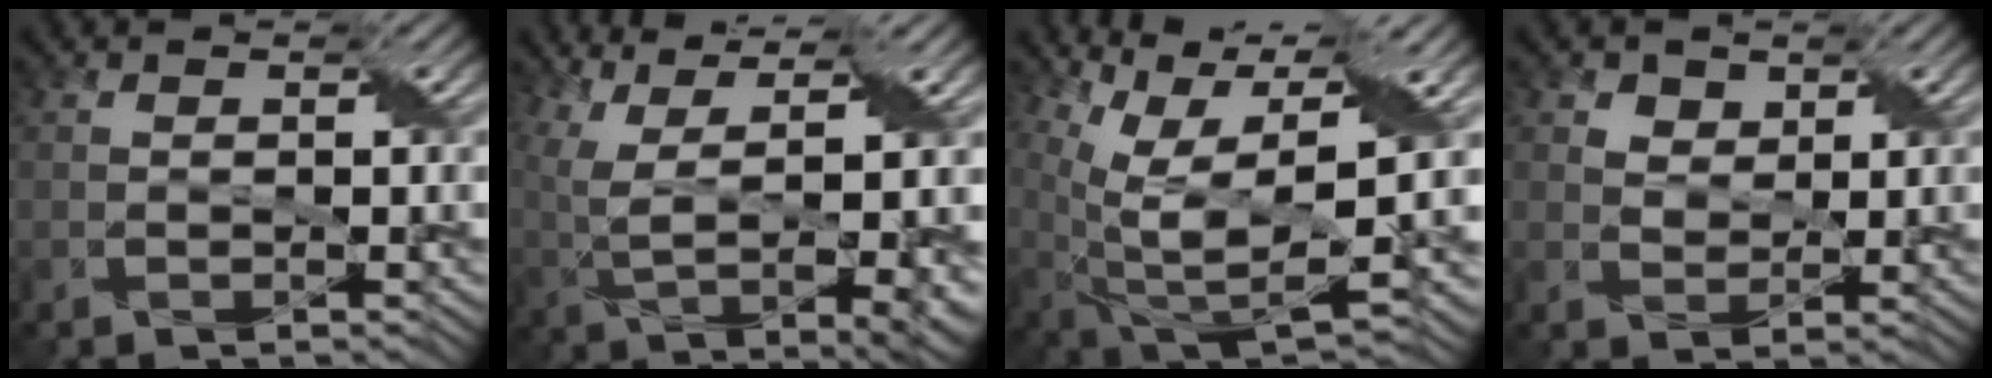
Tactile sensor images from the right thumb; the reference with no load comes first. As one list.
[{"total": 11.2, "force": [3.0, 3.6, 10.2], "torque": [-0.208, 0.006, 0.075]}, {"total": 13.3, "force": [4.2, 5.0, 11.6], "torque": [-0.238, -0.009, 0.090]}, {"total": 2.5, "force": [1.7, 1.8, 0.6], "torque": [-0.019, -0.005, 0.027]}]